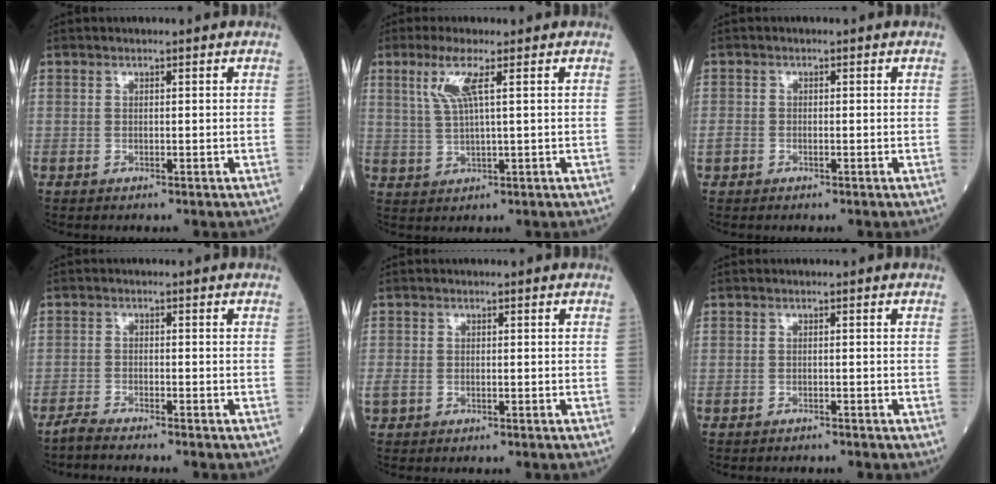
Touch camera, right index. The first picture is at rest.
{"total": 5.1, "force": [1.9, -0.1, 4.7], "torque": [-0.103, 0.006, 0.044]}
{"total": 1.3, "force": [-0.6, 0.9, 0.6], "torque": [-0.017, 0.001, -0.010]}
{"total": 3.8, "force": [-3.5, -0.6, 1.4], "torque": [-0.024, -0.010, -0.059]}
{"total": 2.0, "force": [-0.7, 1.4, 1.3], "torque": [-0.043, 0.002, -0.009]}
{"total": 1.1, "force": [-1.1, 0.1, 0.0], "torque": [-0.002, -0.004, -0.013]}